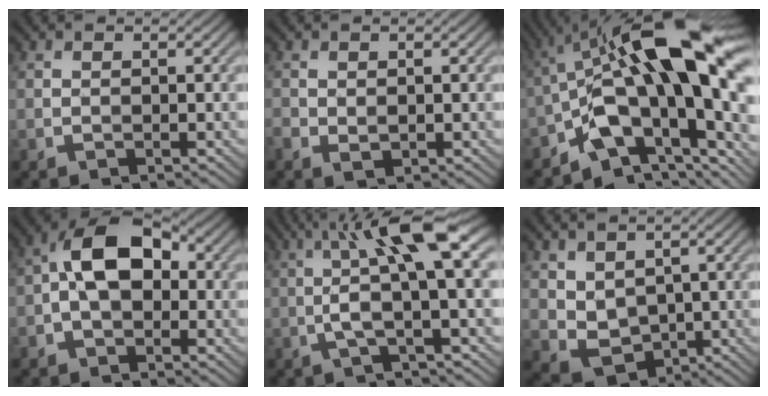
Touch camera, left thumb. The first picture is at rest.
{"total": 1.8, "force": [-0.4, 1.0, 1.5], "torque": [-0.038, -0.008, -0.004]}
{"total": 17.4, "force": [-1.9, 8.0, 15.4], "torque": [-0.228, 0.023, -0.045]}
{"total": 8.6, "force": [-0.4, 5.4, 6.7], "torque": [-0.122, 0.017, -0.020]}
{"total": 9.9, "force": [1.7, 1.7, 9.6], "torque": [-0.168, 0.023, 0.022]}
{"total": 4.9, "force": [1.4, 3.9, 2.8], "torque": [-0.079, -0.017, 0.033]}